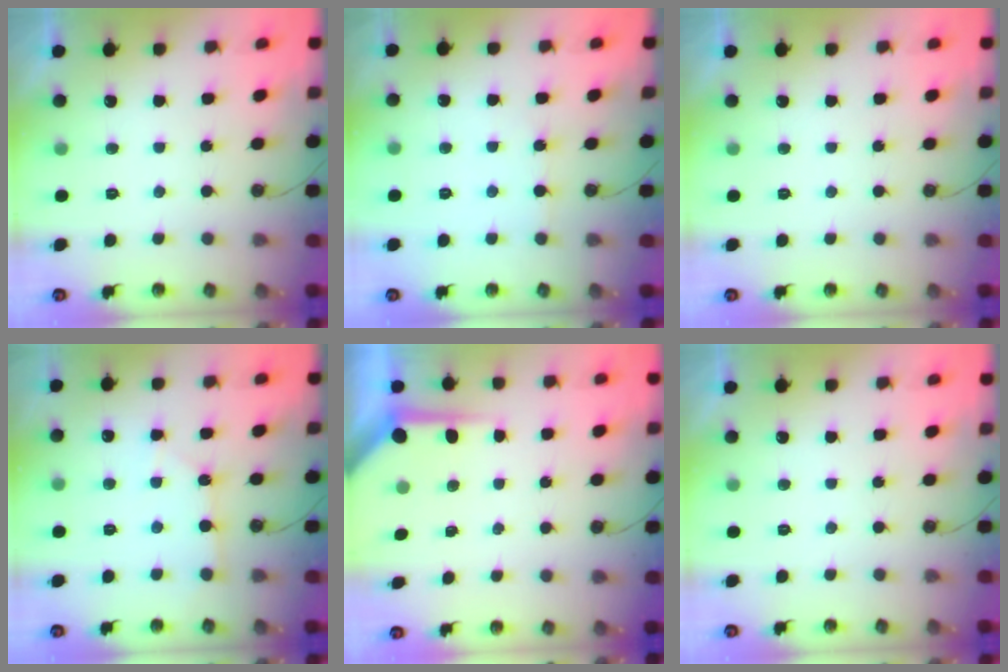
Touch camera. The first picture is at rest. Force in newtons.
{"total": 2.4, "press": 2.4, "slide": 0.3}
{"total": 0.0}
{"total": 2.9, "press": 2.9, "slide": 0.4}
{"total": 4.8, "press": 4.8, "slide": 0.2}
{"total": 0.0}